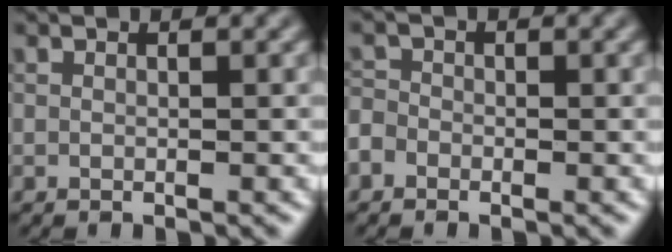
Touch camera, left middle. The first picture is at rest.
{"total": 1.7, "force": [-1.0, 1.2, 0.5], "torque": [-0.005, 0.005, -0.024]}